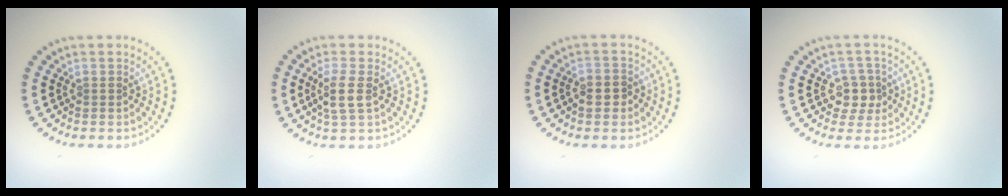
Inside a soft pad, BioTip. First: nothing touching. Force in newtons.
{"total": 2.4, "press": 2.0, "slide": 1.3}
{"total": 1.5, "press": 1.5, "slide": 0.4}
{"total": 2.4, "press": 2.1, "slide": 1.0}